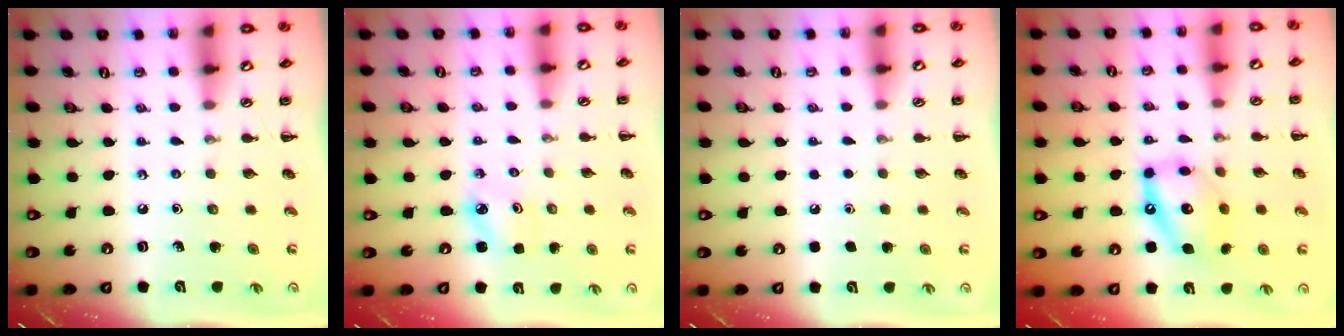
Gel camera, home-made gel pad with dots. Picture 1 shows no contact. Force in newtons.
{"total": 2.5, "press": 2.5, "slide": 0.5}
{"total": 1.7, "press": 1.7, "slide": 0.1}
{"total": 13.2, "press": 12.9, "slide": 3.0}